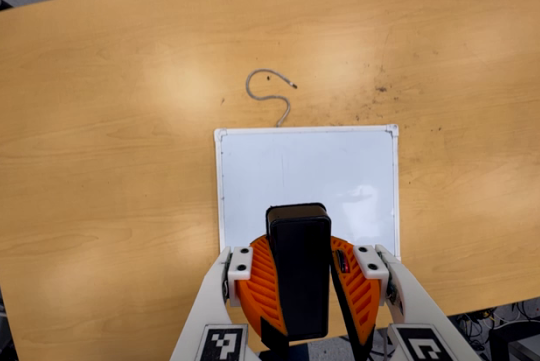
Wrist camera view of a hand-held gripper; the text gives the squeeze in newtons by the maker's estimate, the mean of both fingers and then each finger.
{"total": 11.1, "left": 11.2, "right": 11.0}